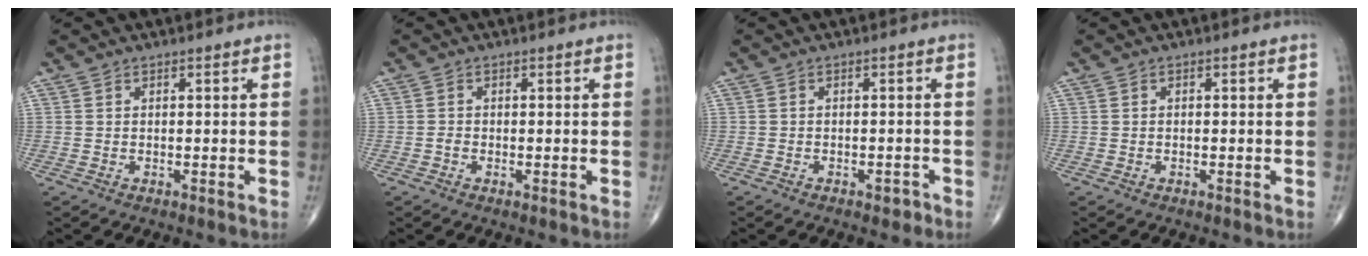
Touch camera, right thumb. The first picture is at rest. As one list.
[{"total": 0.7, "force": [-0.3, 0.4, 0.5], "torque": [-0.013, 0.003, -0.008]}, {"total": 1.7, "force": [-1.1, 1.0, 0.8], "torque": [-0.007, 0.006, -0.016]}, {"total": 0.0}]